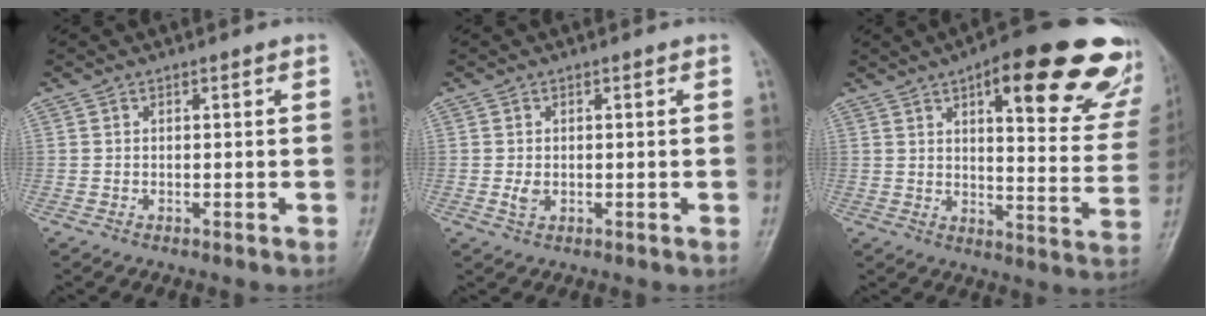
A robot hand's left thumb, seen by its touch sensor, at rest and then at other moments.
{"total": 1.8, "force": [-0.1, 1.3, 1.2], "torque": [-0.021, -0.003, -0.001]}
{"total": 26.4, "force": [15.1, 8.4, 19.9], "torque": [-0.216, -0.045, 0.188]}